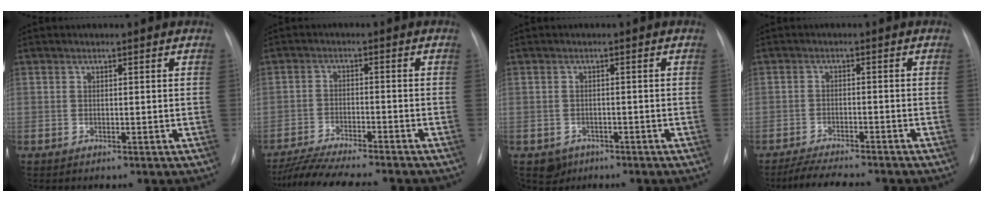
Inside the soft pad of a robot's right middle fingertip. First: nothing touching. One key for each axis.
{"total": 12.0, "fx": -10.6, "fy": 0.8, "fz": 5.5, "tx": -0.089, "ty": -0.015, "tz": -0.166}
{"total": 2.8, "fx": -1.6, "fy": 2.3, "fz": 0.2, "tx": -0.002, "ty": 0.007, "tz": -0.019}
{"total": 7.4, "fx": -6.6, "fy": 1.3, "fz": 3.1, "tx": -0.050, "ty": -0.016, "tz": -0.105}